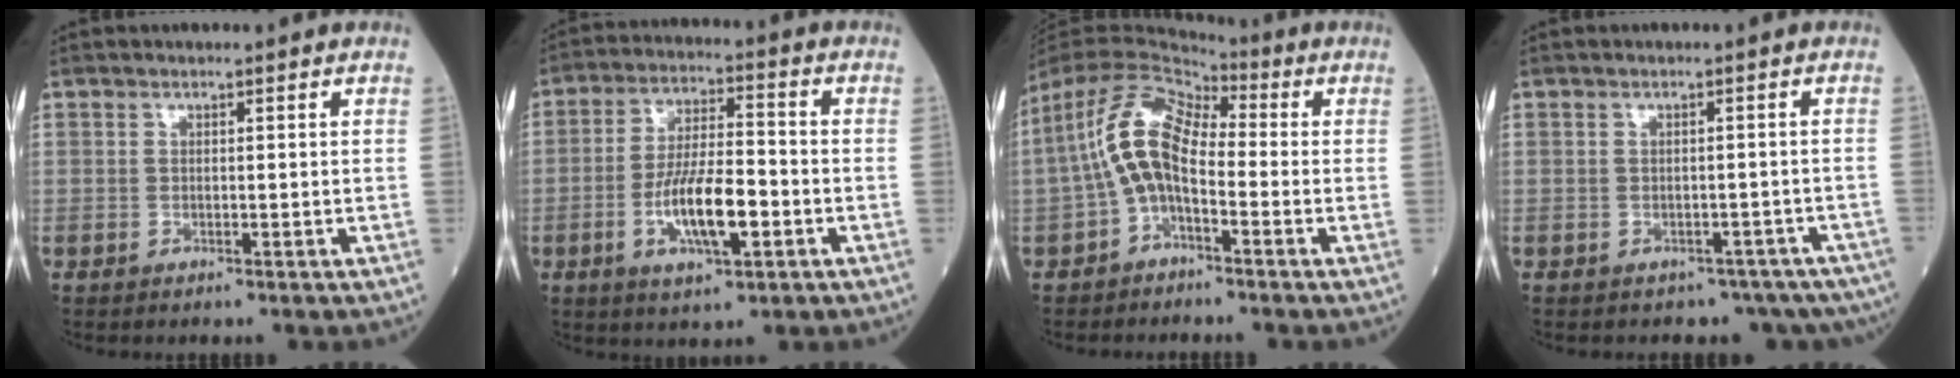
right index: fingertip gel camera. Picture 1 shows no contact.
{"total": 10.7, "force": [-3.3, 2.8, 9.8], "torque": [-0.186, 0.002, -0.057]}
{"total": 10.3, "force": [-1.2, 5.2, 8.8], "torque": [-0.190, 0.035, -0.027]}
{"total": 6.4, "force": [-4.8, 3.9, 1.5], "torque": [-0.006, 0.007, -0.050]}